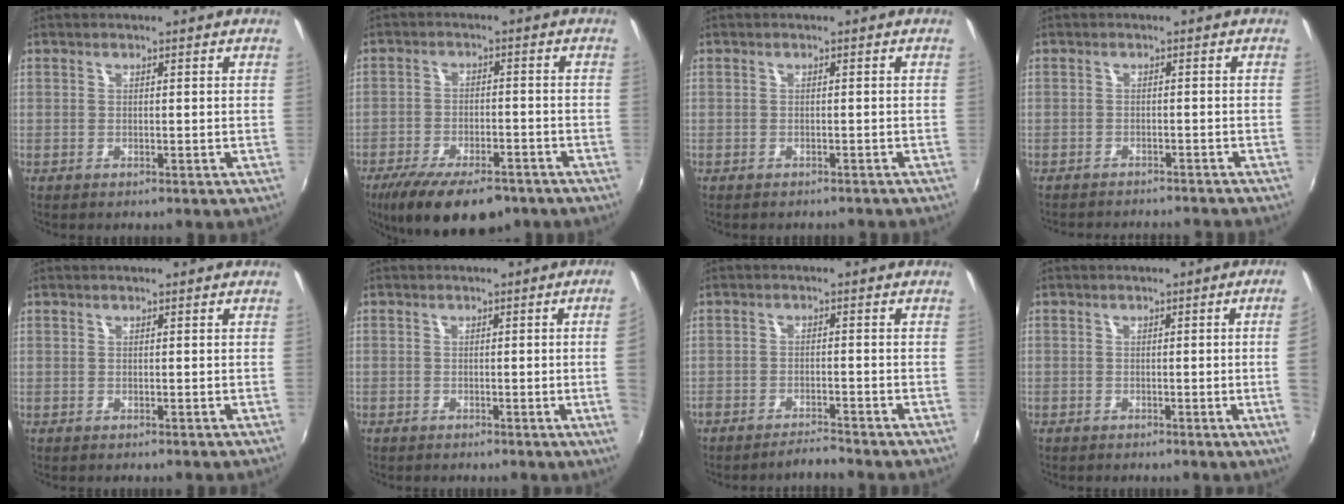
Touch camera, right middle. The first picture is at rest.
{"total": 15.1, "force": [-10.8, 5.8, 8.8], "torque": [-0.185, -0.033, -0.167]}
{"total": 2.7, "force": [-2.4, 0.8, 0.8], "torque": [-0.018, -0.009, -0.030]}
{"total": 9.4, "force": [-8.6, 1.5, 3.4], "torque": [-0.076, -0.013, -0.117]}
{"total": 0.0}
{"total": 3.7, "force": [-0.1, -1.8, 3.2], "torque": [-0.053, -0.010, 0.005]}
{"total": 3.1, "force": [-3.0, 0.0, 0.5], "torque": [-0.026, -0.005, -0.055]}
{"total": 4.1, "force": [-0.1, -1.8, 3.7], "torque": [-0.059, -0.010, 0.004]}